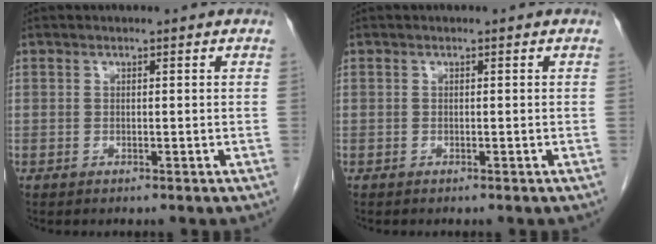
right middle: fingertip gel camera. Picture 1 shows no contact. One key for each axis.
{"total": 0.0}